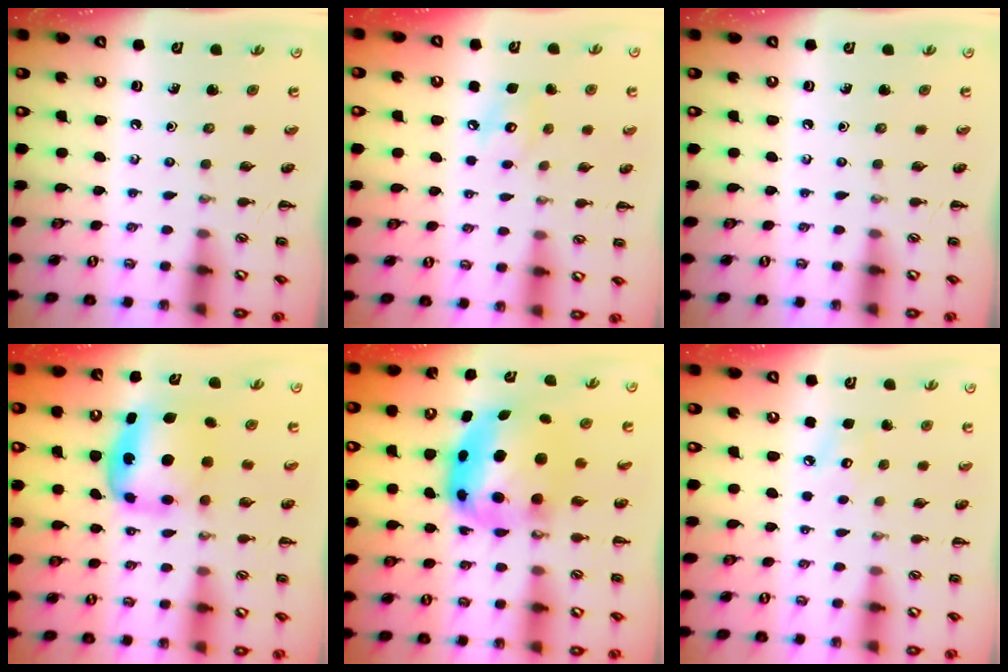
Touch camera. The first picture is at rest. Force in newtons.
{"total": 6.7, "press": 6.6, "slide": 1.1}
{"total": 0.0}
{"total": 6.3, "press": 6.1, "slide": 1.5}
{"total": 8.6, "press": 8.4, "slide": 2.1}
{"total": 4.7, "press": 4.5, "slide": 1.3}